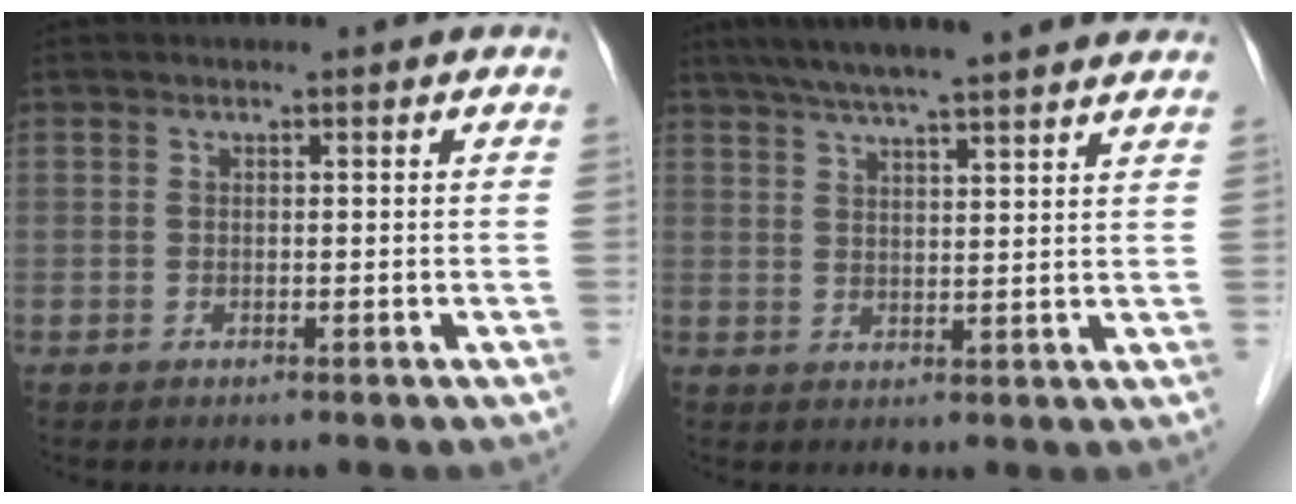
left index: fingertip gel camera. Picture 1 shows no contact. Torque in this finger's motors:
{"motor_torque": [1.05, -1.09, 0.23, 0.14]}